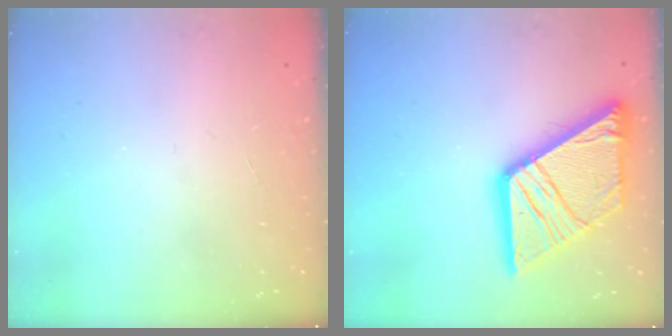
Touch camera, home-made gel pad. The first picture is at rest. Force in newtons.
{"total": 23.6, "press": 23.5, "slide": 2.7}